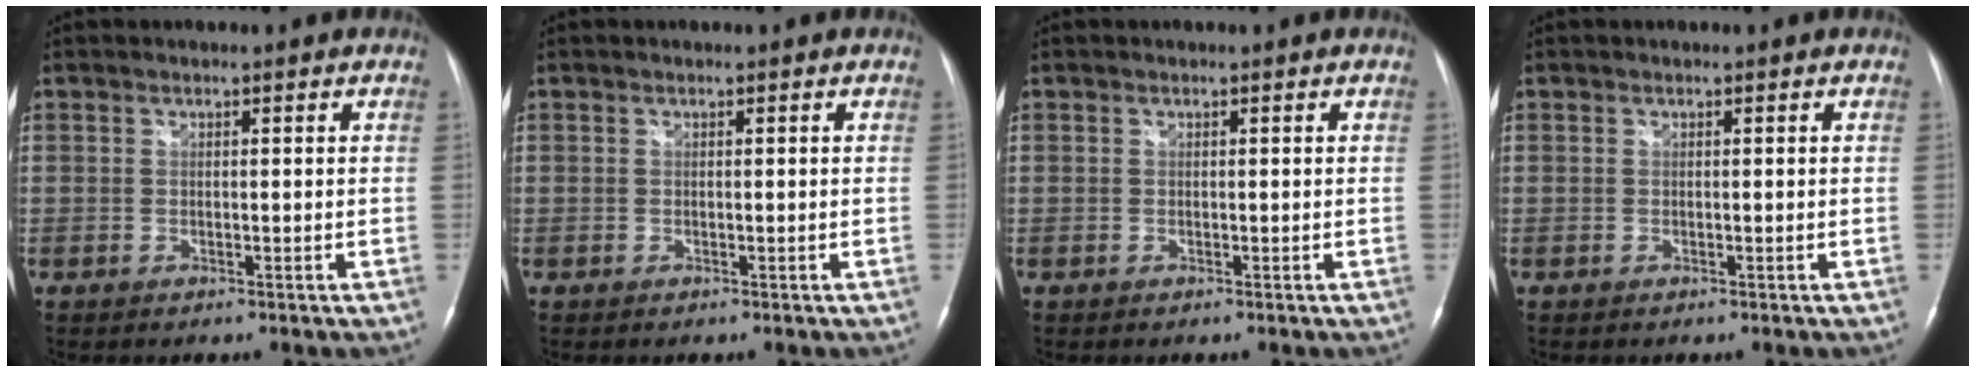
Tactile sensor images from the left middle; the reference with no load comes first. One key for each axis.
{"total": 0.0}
{"total": 0.0}
{"total": 0.0}